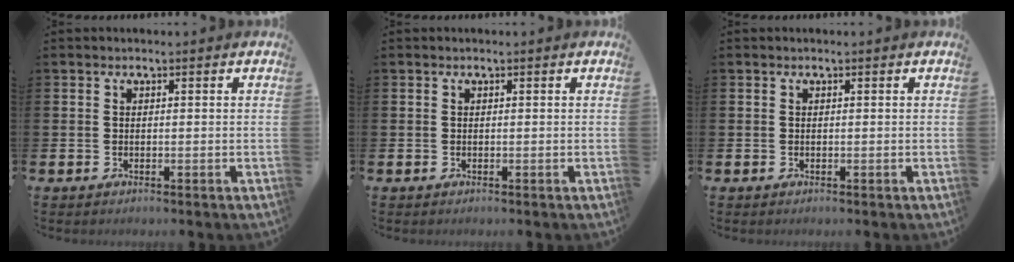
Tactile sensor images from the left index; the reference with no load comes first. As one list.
[{"total": 0.0}, {"total": 0.0}]